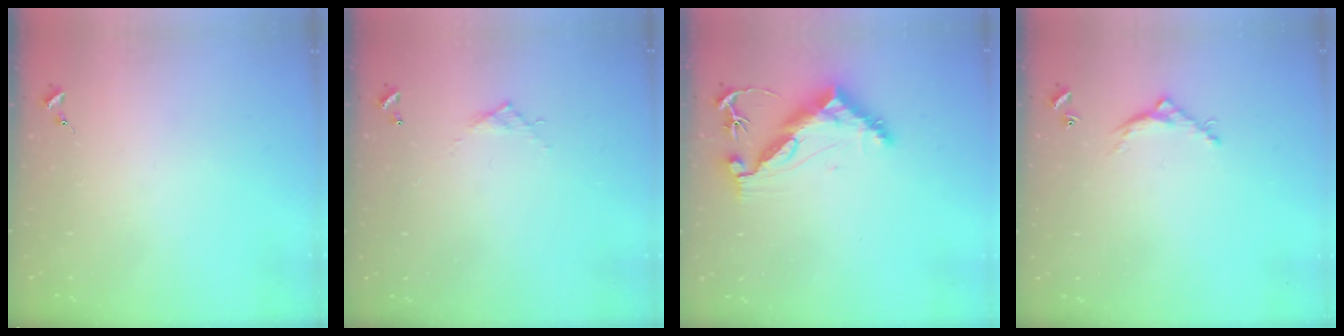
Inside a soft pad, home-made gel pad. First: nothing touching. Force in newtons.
{"total": 4.2, "press": 4.2, "slide": 0.2}
{"total": 10.5, "press": 10.4, "slide": 1.1}
{"total": 6.0, "press": 6.0, "slide": 0.3}